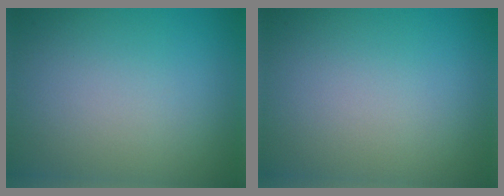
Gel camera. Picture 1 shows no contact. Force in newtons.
{"total": 0.0}